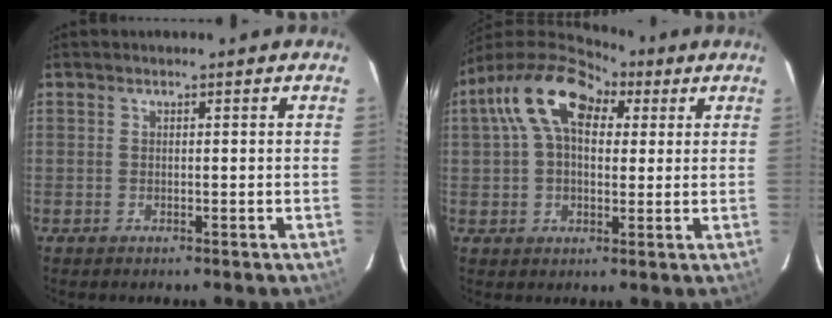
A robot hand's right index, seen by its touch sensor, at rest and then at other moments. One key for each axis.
{"total": 14.3, "fx": 5.4, "fy": 8.6, "fz": 10.1, "tx": -0.187, "ty": 0.043, "tz": 0.085}